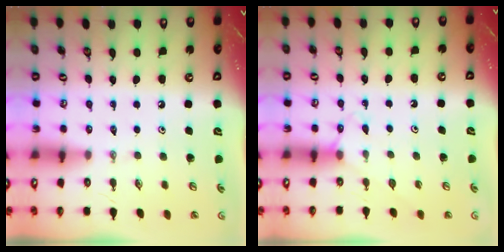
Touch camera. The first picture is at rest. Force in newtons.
{"total": 5.5, "press": 5.5, "slide": 0.6}